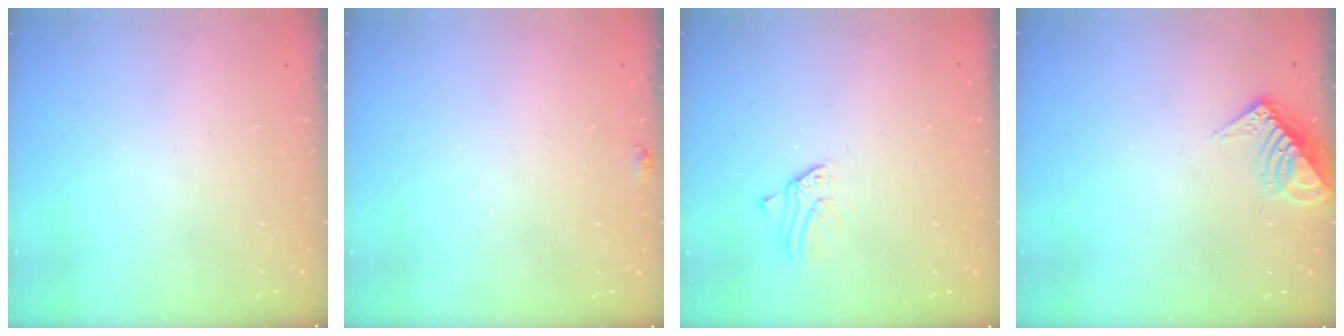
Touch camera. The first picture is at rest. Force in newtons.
{"total": 4.9, "press": 4.9, "slide": 0.4}
{"total": 1.1, "press": 1.1, "slide": 0.0}
{"total": 8.1, "press": 8.0, "slide": 0.9}